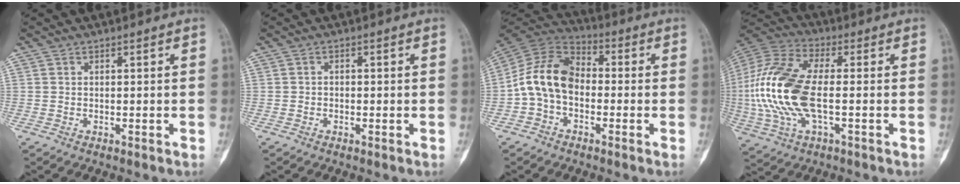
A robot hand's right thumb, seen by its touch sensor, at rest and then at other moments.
{"total": 0.6, "force": [-0.2, 0.5, 0.3], "torque": [-0.001, 0.002, -0.007]}
{"total": 12.1, "force": [-1.8, 8.5, 8.4], "torque": [-0.148, 0.036, -0.047]}
{"total": 19.6, "force": [-1.7, 9.0, 17.3], "torque": [-0.391, 0.014, -0.029]}